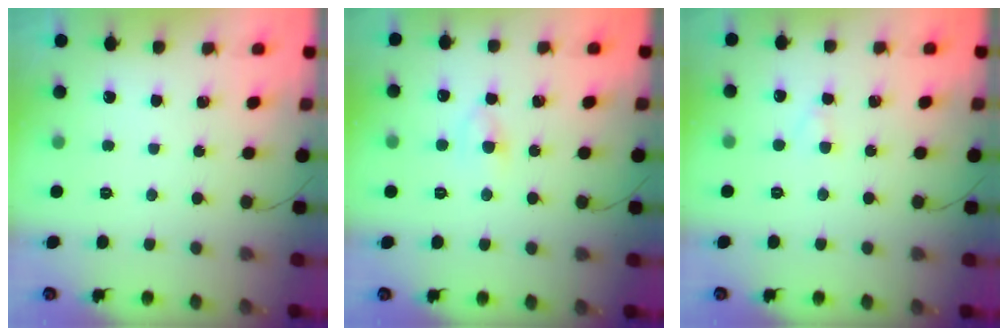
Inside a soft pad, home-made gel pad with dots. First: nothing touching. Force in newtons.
{"total": 3.7, "press": 3.5, "slide": 1.1}
{"total": 1.6, "press": 1.4, "slide": 0.7}